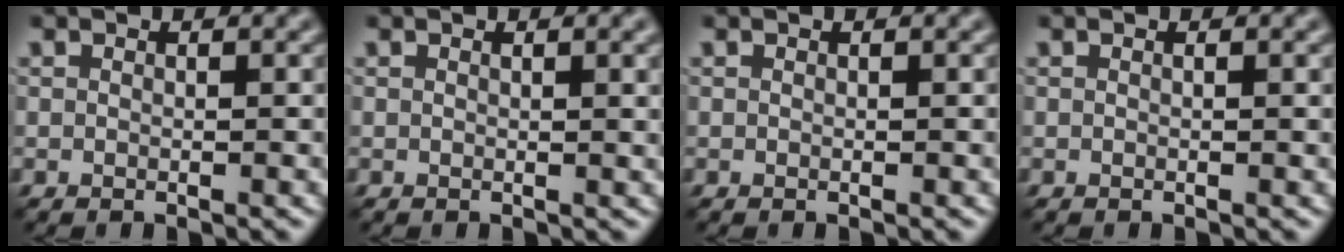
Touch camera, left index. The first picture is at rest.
{"total": 2.6, "force": [0.9, 0.9, 2.3], "torque": [-0.017, 0.006, 0.009]}
{"total": 0.0}
{"total": 0.8, "force": [0.1, 0.2, 0.8], "torque": [-0.007, 0.003, -0.001]}